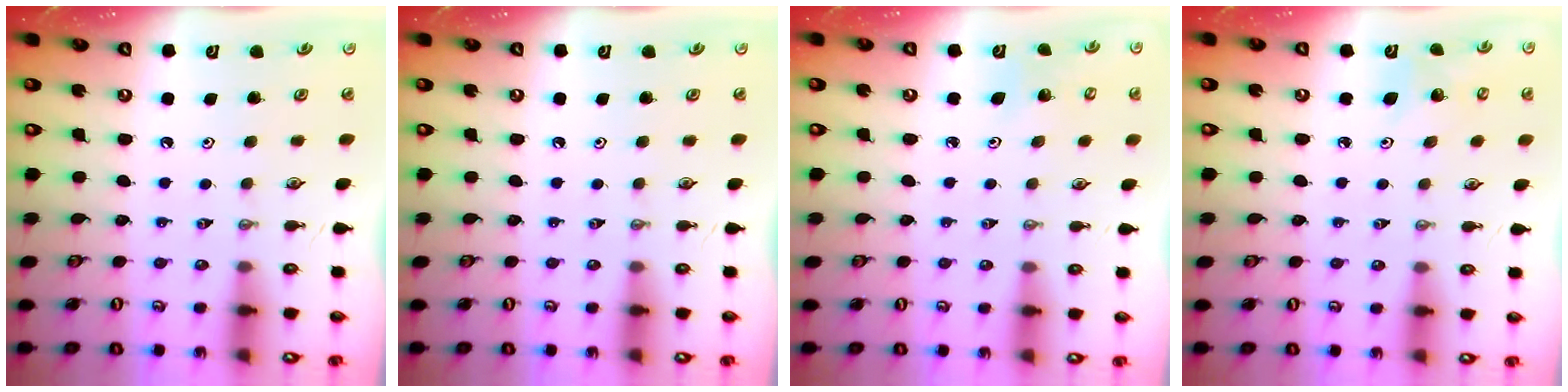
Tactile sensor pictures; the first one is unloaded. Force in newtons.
{"total": 0.0}
{"total": 3.3, "press": 3.1, "slide": 1.1}
{"total": 4.2, "press": 3.7, "slide": 1.9}